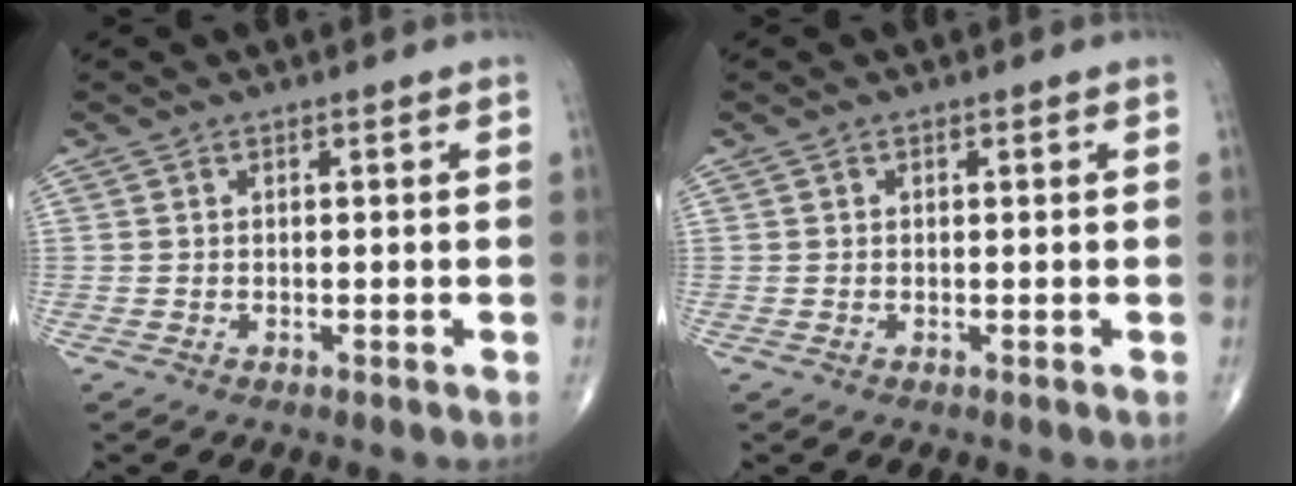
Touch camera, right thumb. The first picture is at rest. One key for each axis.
{"total": 0.0}